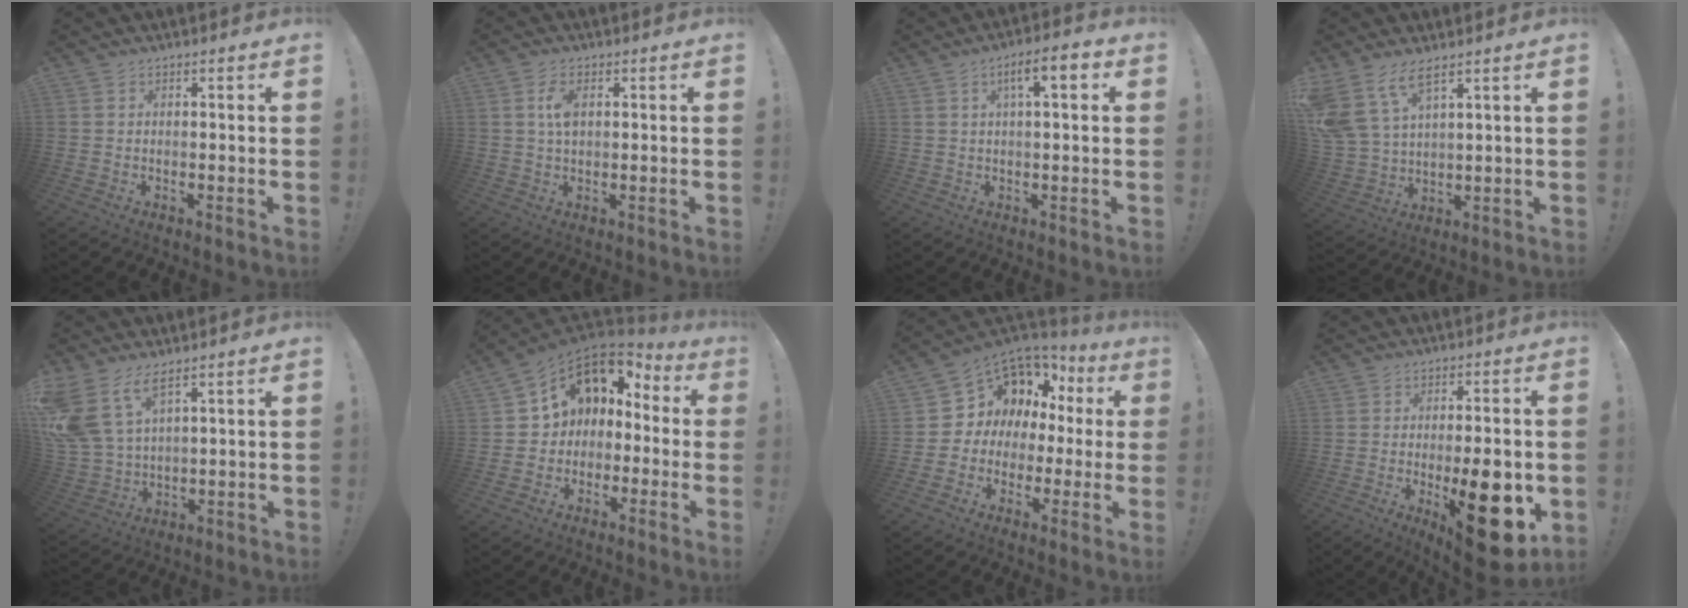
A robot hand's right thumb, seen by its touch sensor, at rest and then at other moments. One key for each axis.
{"total": 5.0, "fx": 1.1, "fy": 2.8, "fz": 4.1, "tx": -0.075, "ty": -0.001, "tz": 0.014}
{"total": 7.3, "fx": 2.1, "fy": 1.8, "fz": 6.8, "tx": -0.103, "ty": 0.001, "tz": 0.026}
{"total": 10.6, "fx": 7.2, "fy": 4.2, "fz": 6.5, "tx": -0.147, "ty": -0.033, "tz": 0.138}
{"total": 12.4, "fx": 7.5, "fy": 6.0, "fz": 7.8, "tx": -0.176, "ty": -0.036, "tz": 0.146}
{"total": 10.3, "fx": 4.5, "fy": 7.7, "fz": 5.2, "tx": -0.076, "ty": -0.026, "tz": 0.081}
{"total": 8.8, "fx": 3.9, "fy": 7.4, "fz": 2.9, "tx": -0.047, "ty": -0.045, "tz": 0.087}
{"total": 19.6, "fx": -4.3, "fy": 6.8, "fz": 17.9, "tx": -0.234, "ty": 0.003, "tz": -0.045}